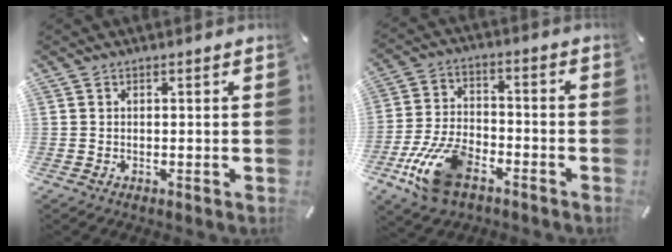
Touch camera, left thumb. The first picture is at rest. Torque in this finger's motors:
{"motor_torque": [0.88, 3.19, 0.36, 0.08, 0.22]}